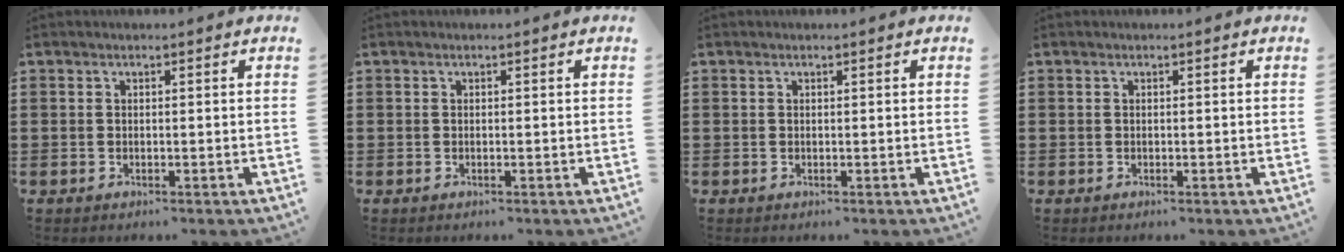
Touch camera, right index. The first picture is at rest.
{"total": 0.0}
{"total": 0.0}
{"total": 0.0}